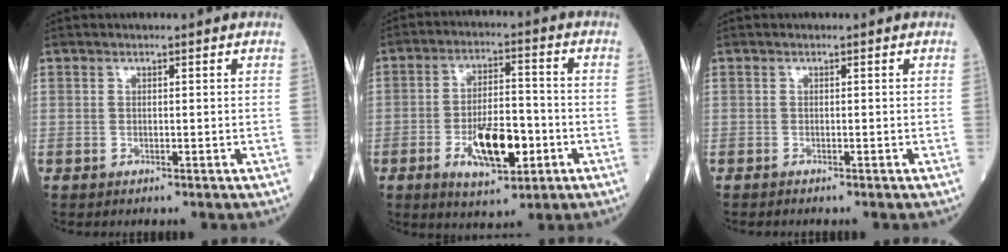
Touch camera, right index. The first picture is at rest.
{"total": 10.6, "force": [-3.6, 3.7, 9.2], "torque": [-0.166, -0.002, -0.056]}
{"total": 0.8, "force": [-0.8, 0.0, 0.3], "torque": [-0.002, 0.001, -0.013]}